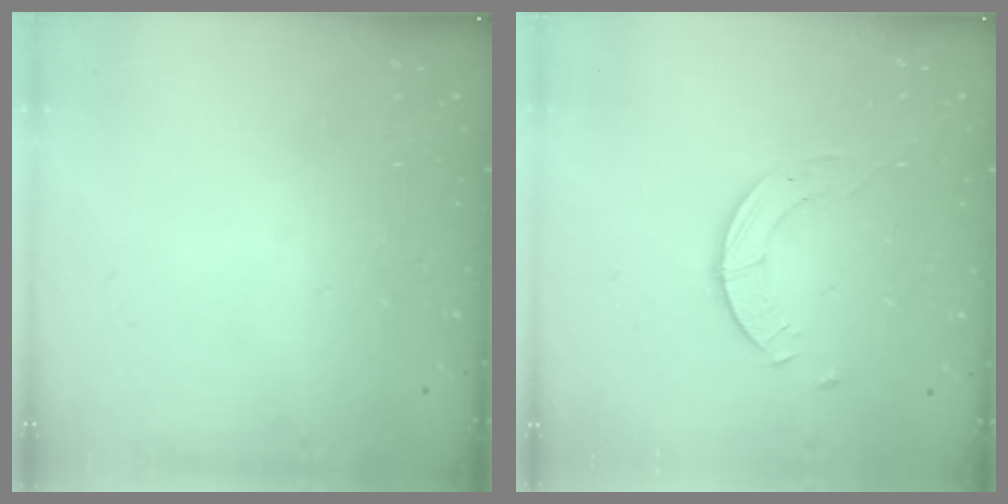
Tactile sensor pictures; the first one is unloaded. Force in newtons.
{"total": 2.3, "press": 2.3, "slide": 0.3}